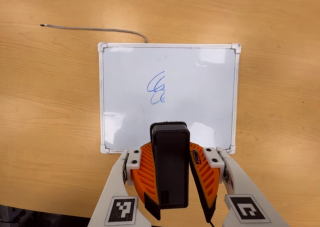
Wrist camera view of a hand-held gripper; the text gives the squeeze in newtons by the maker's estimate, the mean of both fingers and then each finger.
{"total": 8.5, "left": 8.6, "right": 8.3}